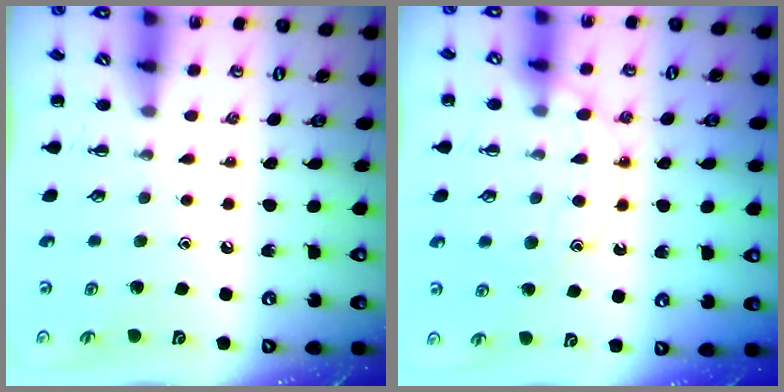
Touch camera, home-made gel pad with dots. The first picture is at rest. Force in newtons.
{"total": 11.5, "press": 11.5, "slide": 0.6}